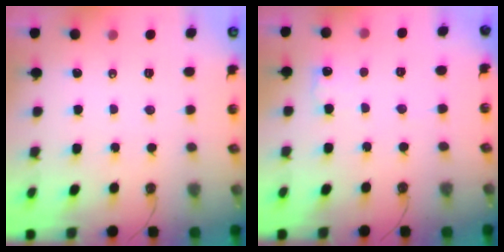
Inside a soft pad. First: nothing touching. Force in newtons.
{"total": 6.1, "press": 6.1, "slide": 0.3}